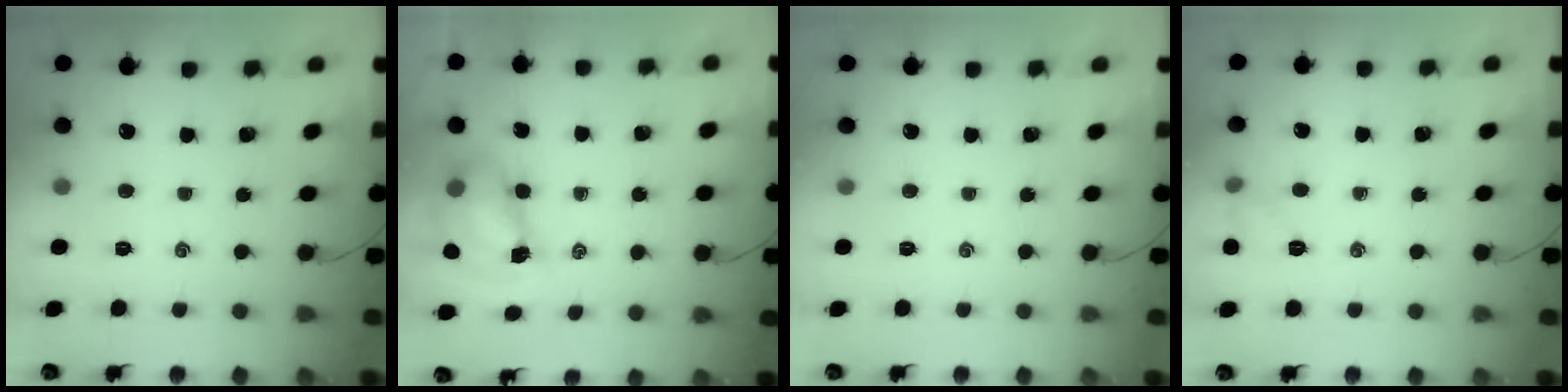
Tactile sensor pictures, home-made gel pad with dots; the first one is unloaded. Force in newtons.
{"total": 8.0, "press": 7.8, "slide": 1.7}
{"total": 0.0}
{"total": 5.8, "press": 5.6, "slide": 1.7}